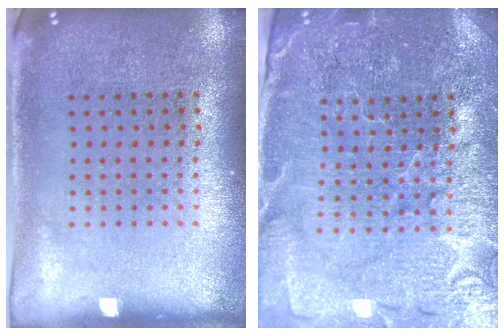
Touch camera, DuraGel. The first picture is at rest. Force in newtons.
{"total": 4.1, "press": 4.0, "slide": 1.2}